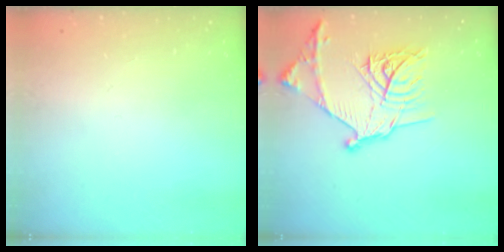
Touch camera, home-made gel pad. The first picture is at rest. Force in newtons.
{"total": 21.1, "press": 21.0, "slide": 1.2}